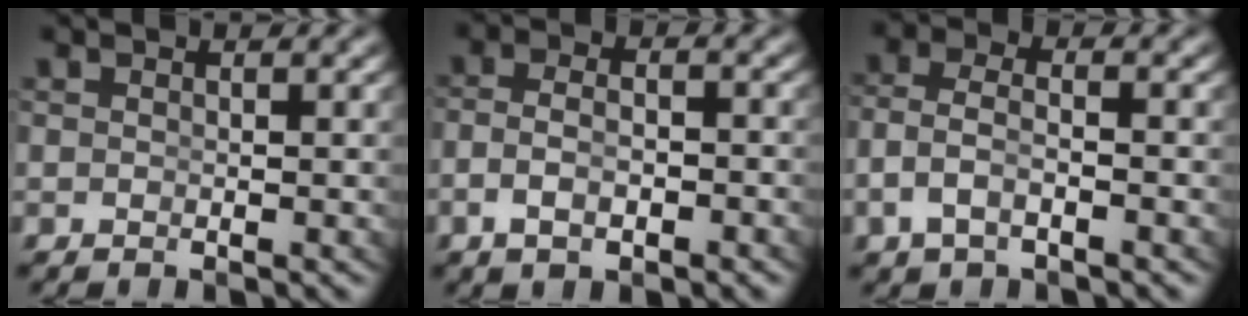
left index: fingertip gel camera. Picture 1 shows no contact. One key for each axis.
{"total": 3.0, "fx": -1.8, "fy": 1.2, "fz": 2.2, "tx": -0.045, "ty": -0.010, "tz": -0.024}
{"total": 3.4, "fx": -1.4, "fy": 2.0, "fz": 2.3, "tx": -0.065, "ty": -0.019, "tz": -0.015}